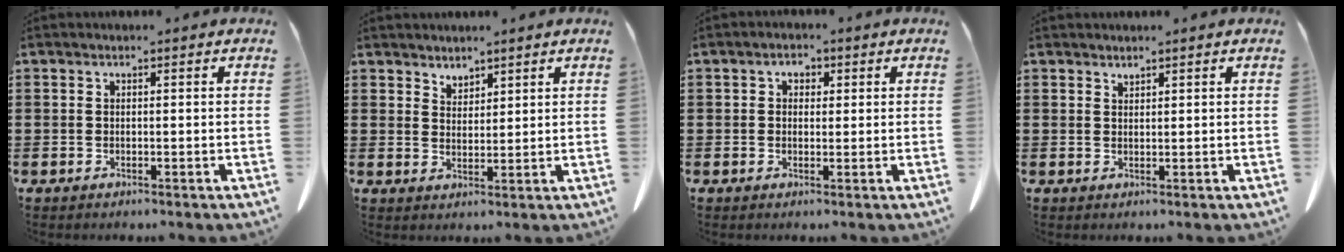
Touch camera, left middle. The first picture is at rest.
{"total": 2.6, "force": [2.5, 0.8, 0.0], "torque": [-0.006, -0.002, 0.048]}
{"total": 1.8, "force": [0.3, 1.4, 1.0], "torque": [-0.024, 0.008, 0.004]}
{"total": 1.1, "force": [1.1, 0.1, 0.1], "torque": [-0.004, -0.002, 0.021]}